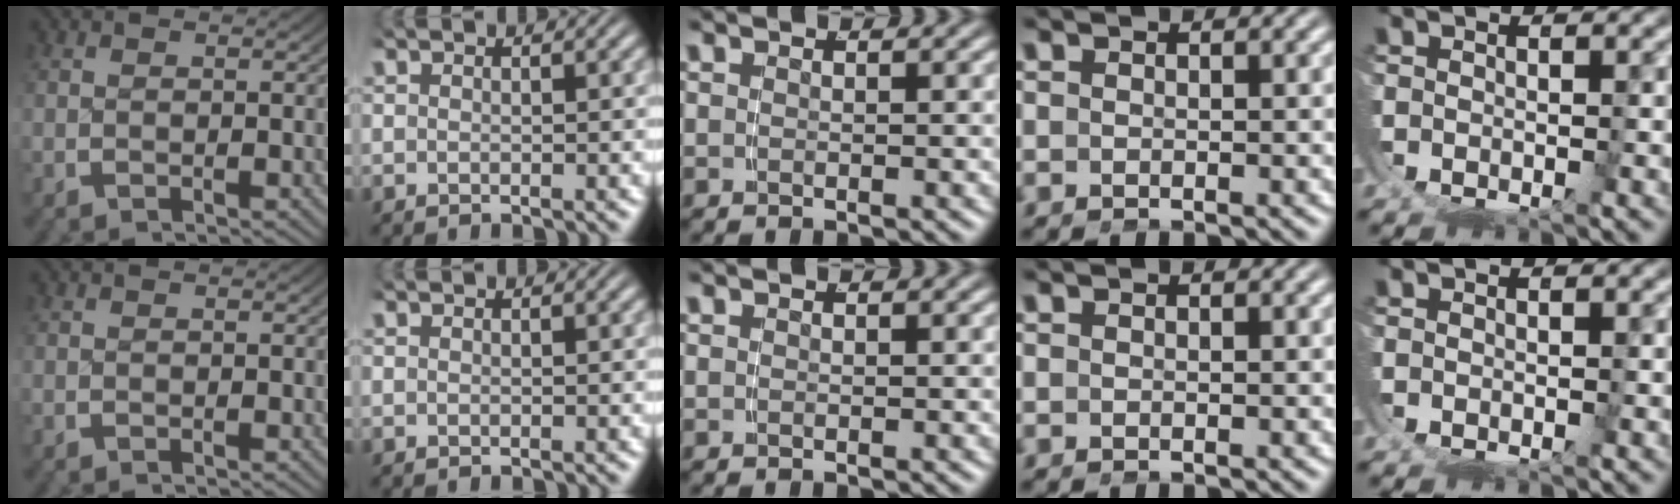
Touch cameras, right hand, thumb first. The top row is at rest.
{}